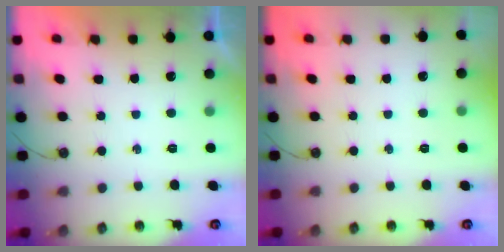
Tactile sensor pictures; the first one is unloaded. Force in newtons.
{"total": 0.0}